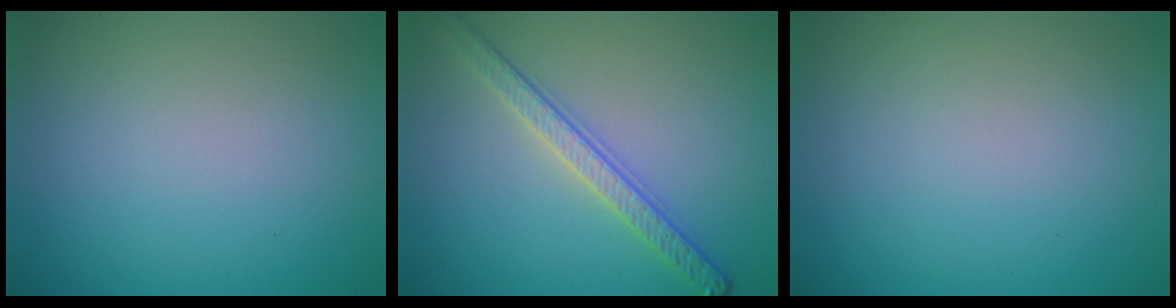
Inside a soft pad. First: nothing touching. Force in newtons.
{"total": 3.2, "press": 3.0, "slide": 1.0}
{"total": 0.0}